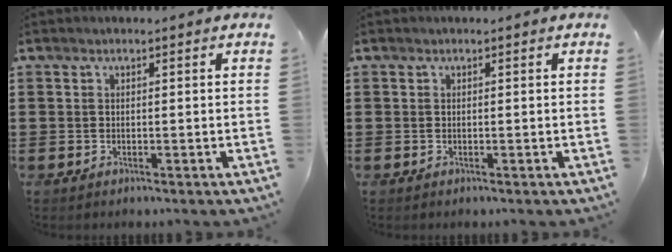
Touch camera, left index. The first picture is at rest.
{"total": 0.0}